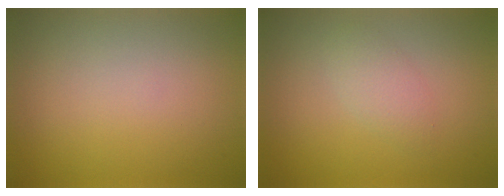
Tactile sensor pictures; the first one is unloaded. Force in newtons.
{"total": 1.8, "press": 1.8, "slide": 0.1}